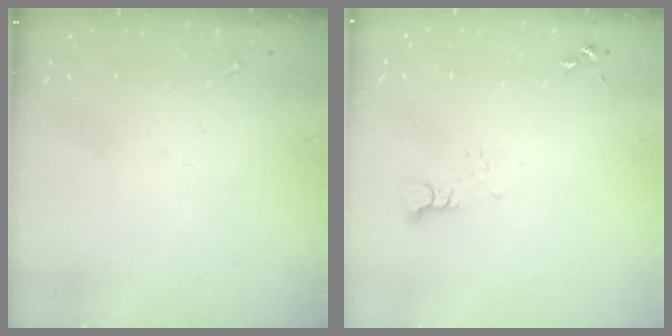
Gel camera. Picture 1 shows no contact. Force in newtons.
{"total": 3.3, "press": 3.3, "slide": 0.0}